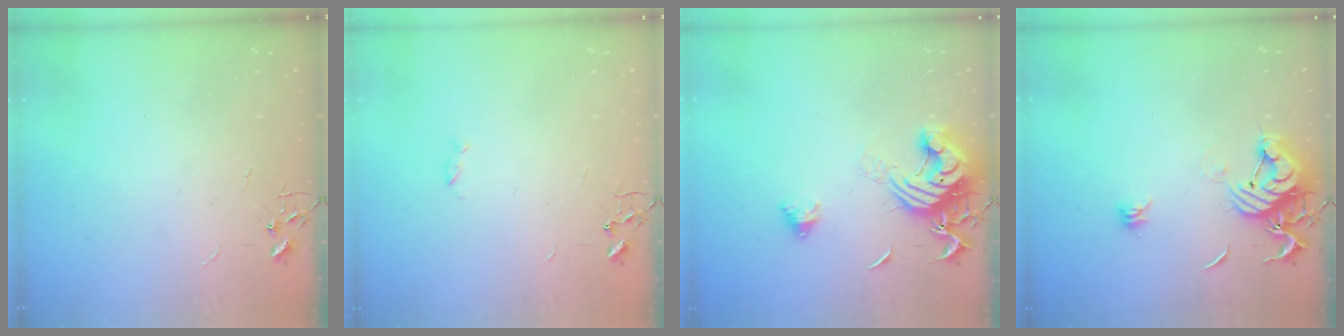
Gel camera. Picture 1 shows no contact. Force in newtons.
{"total": 1.8, "press": 1.7, "slide": 0.4}
{"total": 15.6, "press": 15.5, "slide": 1.7}
{"total": 11.9, "press": 11.9, "slide": 0.9}